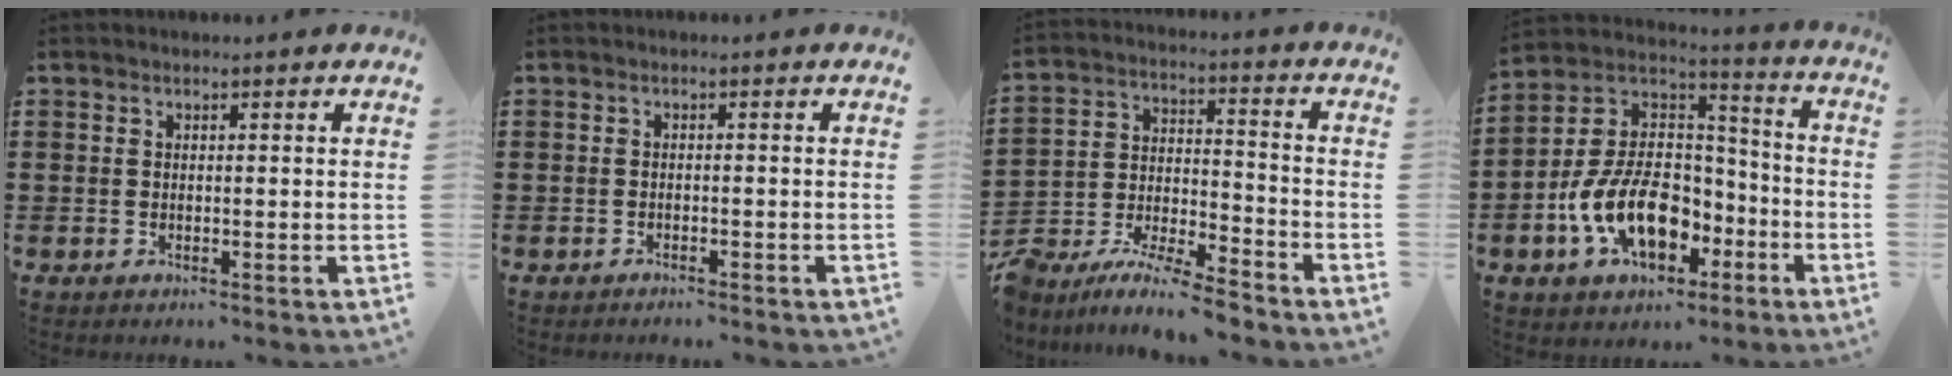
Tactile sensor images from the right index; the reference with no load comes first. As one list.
[{"total": 0.8, "force": [-0.8, -0.1, 0.2], "torque": [-0.006, -0.002, -0.015]}, {"total": 6.6, "force": [-6.5, 0.0, 1.2], "torque": [-0.033, -0.006, -0.133]}, {"total": 12.8, "force": [-4.9, 7.9, 8.7], "torque": [-0.202, 0.012, -0.089]}]